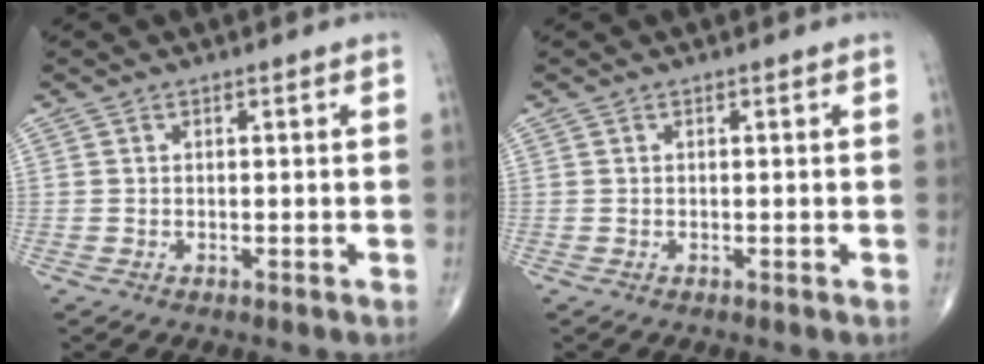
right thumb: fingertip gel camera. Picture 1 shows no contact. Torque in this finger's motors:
{"motor_torque": [0.00, 0.00, 0.06, 0.07, 0.00]}